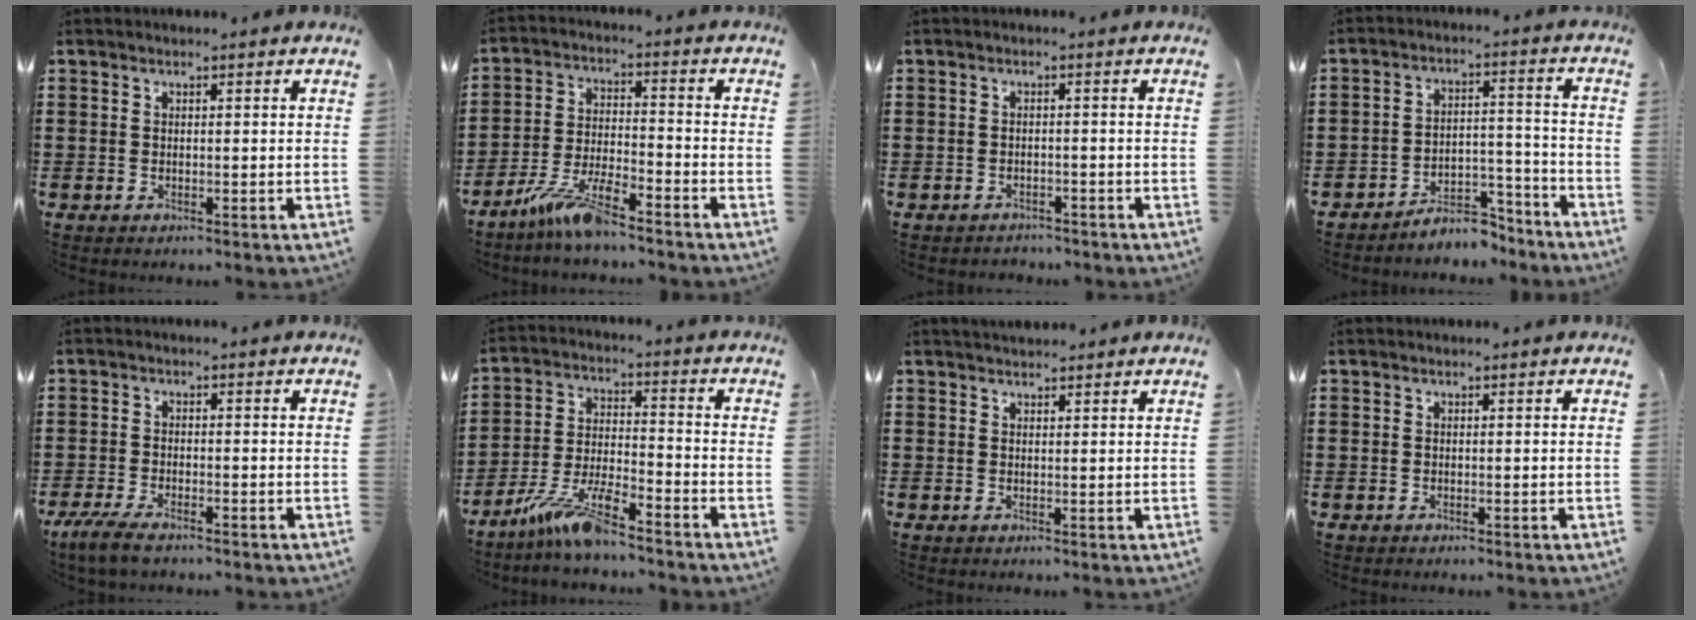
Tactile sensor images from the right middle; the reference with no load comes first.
{"total": 7.7, "force": [-6.1, 0.8, 4.5], "torque": [-0.103, -0.008, -0.120]}
{"total": 1.4, "force": [-1.4, 0.3, -0.1], "torque": [-0.006, -0.002, -0.030]}
{"total": 5.8, "force": [-5.6, 1.3, 0.9], "torque": [-0.012, 0.016, -0.109]}
{"total": 3.3, "force": [-2.6, 0.5, 2.0], "torque": [-0.057, -0.009, -0.055]}
{"total": 8.8, "force": [-7.0, 1.1, 5.3], "torque": [-0.119, -0.006, -0.139]}
{"total": 1.4, "force": [1.3, 0.4, 0.0], "torque": [-0.003, 0.002, 0.026]}
{"total": 0.0}